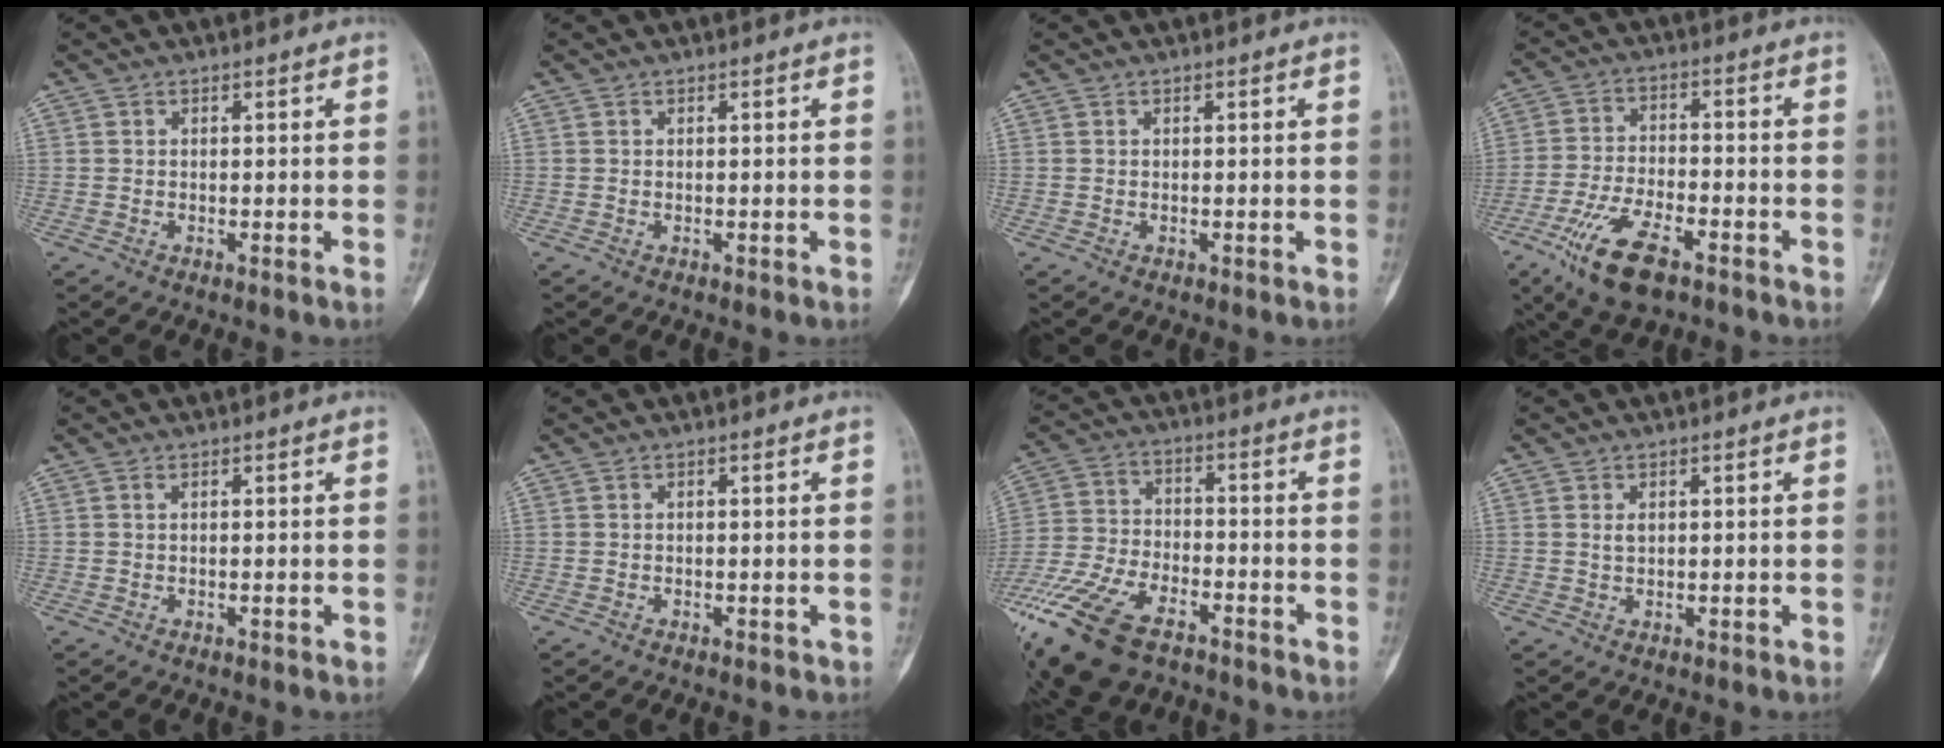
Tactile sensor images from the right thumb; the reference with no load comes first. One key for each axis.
{"total": 0.0}
{"total": 0.0}
{"total": 12.5, "fx": -7.1, "fy": 5.3, "fz": 8.8, "tx": -0.164, "ty": 0.018, "tz": -0.127}
{"total": 0.5, "fx": 0.0, "fy": 0.4, "fz": 0.4, "tx": -0.005, "ty": 0.000, "tz": 0.001}
{"total": 0.5, "fx": -0.2, "fy": 0.5, "fz": 0.0, "tx": 0.008, "ty": 0.005, "tz": -0.003}
{"total": 21.1, "fx": -12.6, "fy": 10.8, "fz": 13.0, "tx": -0.312, "ty": 0.014, "tz": -0.235}
{"total": 1.6, "fx": 0.3, "fy": 1.2, "fz": 1.0, "tx": -0.009, "ty": -0.002, "tz": 0.007}